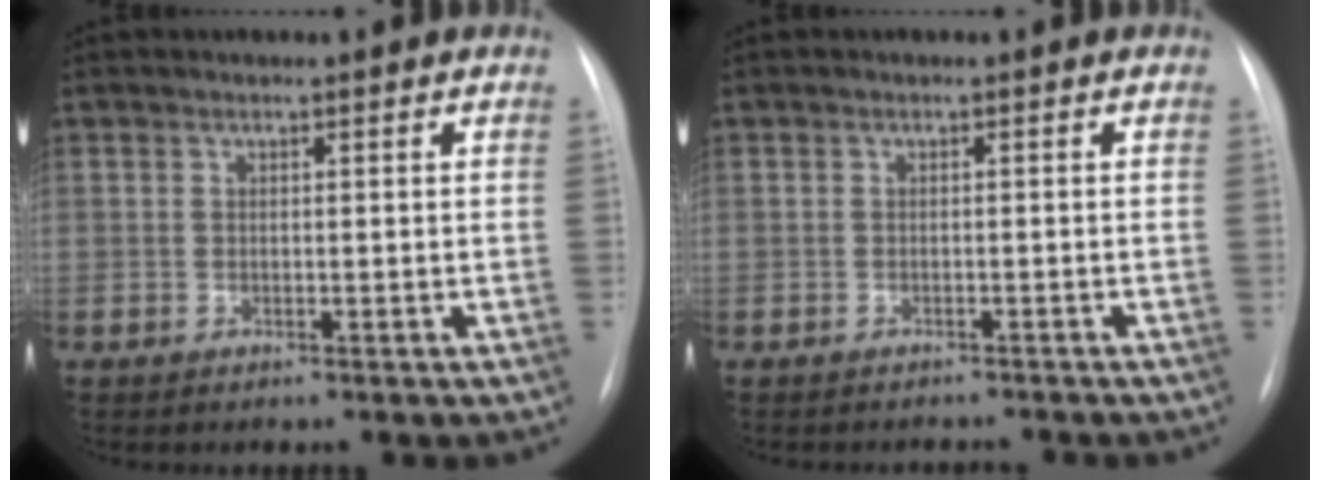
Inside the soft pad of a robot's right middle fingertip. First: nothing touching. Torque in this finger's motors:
{"motor_torque": [0.04, -0.05, -0.03, -0.01]}